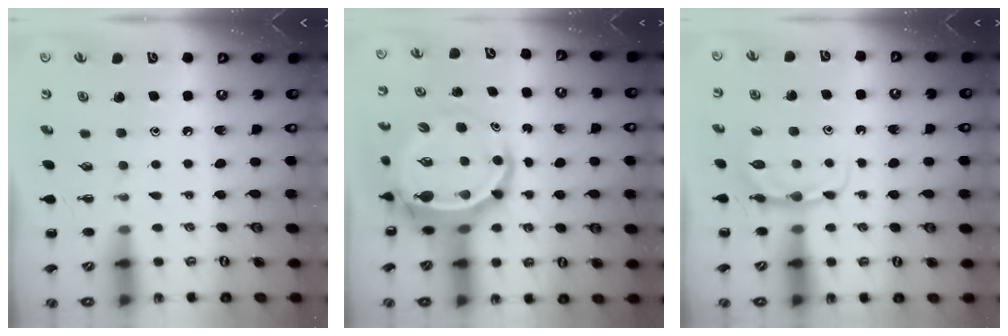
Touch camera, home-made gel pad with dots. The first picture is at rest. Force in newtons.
{"total": 7.5, "press": 7.1, "slide": 2.5}
{"total": 4.8, "press": 4.6, "slide": 1.4}